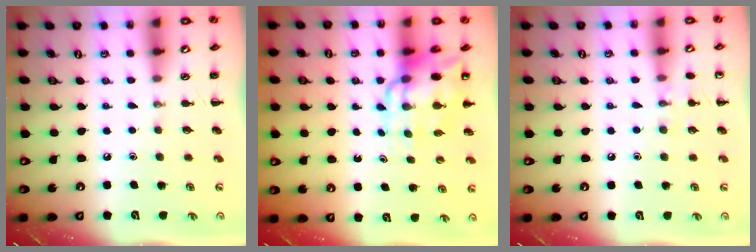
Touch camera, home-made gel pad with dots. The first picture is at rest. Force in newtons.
{"total": 11.9, "press": 11.3, "slide": 3.6}
{"total": 6.9, "press": 6.7, "slide": 1.7}